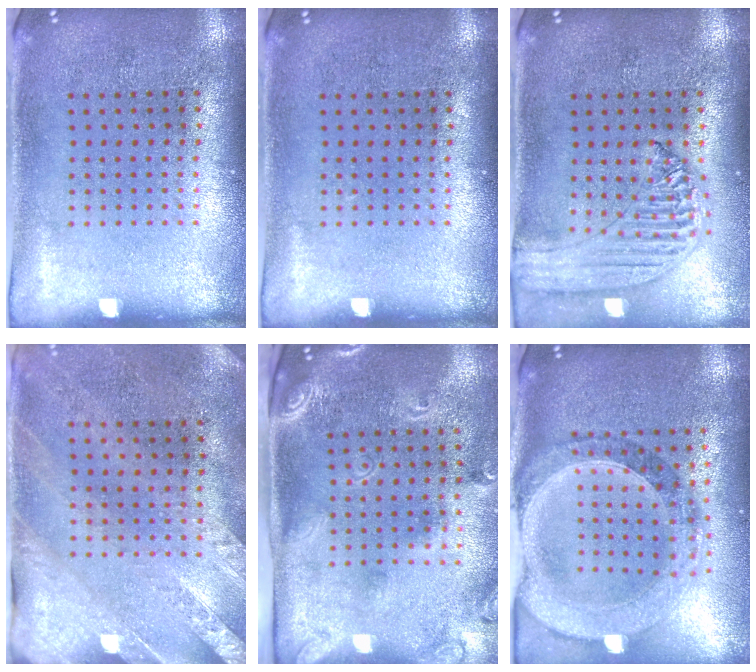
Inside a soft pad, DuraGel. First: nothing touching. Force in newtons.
{"total": 0.0}
{"total": 1.4, "press": 1.3, "slide": 0.3}
{"total": 2.5, "press": 2.1, "slide": 1.4}
{"total": 2.5, "press": 1.7, "slide": 1.8}
{"total": 1.6, "press": 1.5, "slide": 0.5}